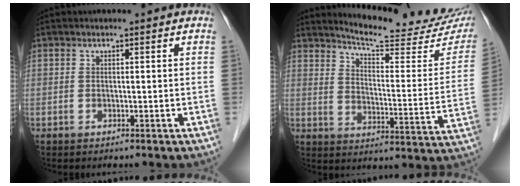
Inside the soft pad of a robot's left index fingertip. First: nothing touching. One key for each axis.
{"total": 19.1, "fx": 17.2, "fy": 2.5, "fz": 7.8, "tx": -0.104, "ty": -0.070, "tz": 0.211}